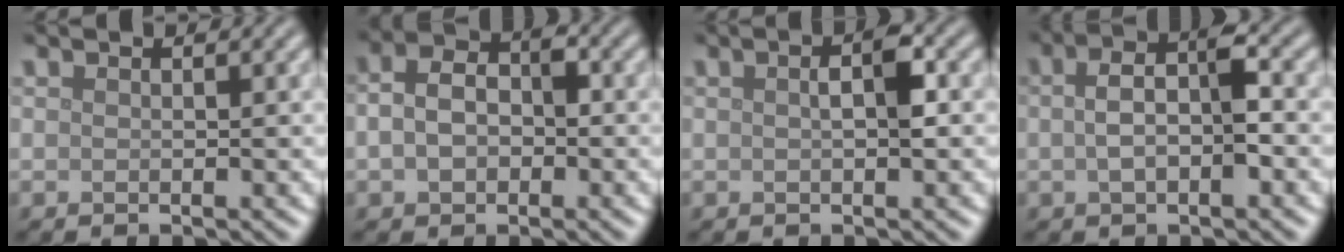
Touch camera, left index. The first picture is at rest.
{"total": 4.0, "force": [-0.3, 2.8, 2.9], "torque": [-0.052, 0.005, -0.010]}
{"total": 2.4, "force": [0.3, 0.5, 2.3], "torque": [-0.039, 0.008, 0.002]}
{"total": 4.5, "force": [-0.1, 1.8, 4.1], "torque": [-0.081, 0.008, -0.005]}